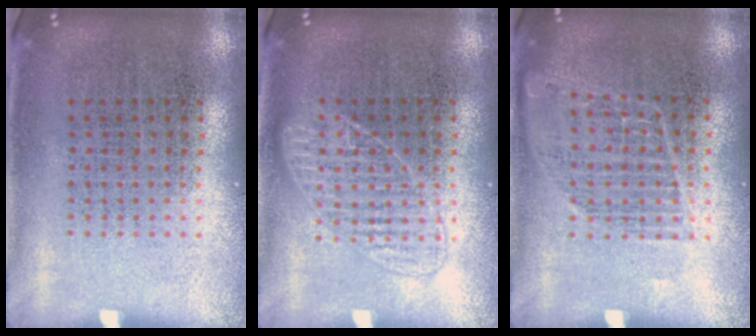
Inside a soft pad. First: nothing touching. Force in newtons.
{"total": 2.3, "press": 2.2, "slide": 0.3}
{"total": 1.0, "press": 1.0, "slide": 0.3}